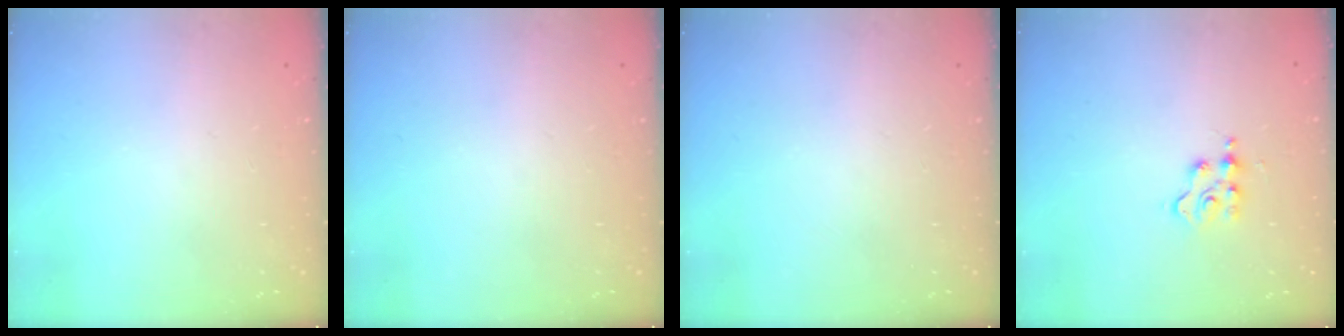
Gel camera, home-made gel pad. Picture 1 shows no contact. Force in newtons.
{"total": 0.0}
{"total": 0.0}
{"total": 3.4, "press": 3.4, "slide": 0.5}